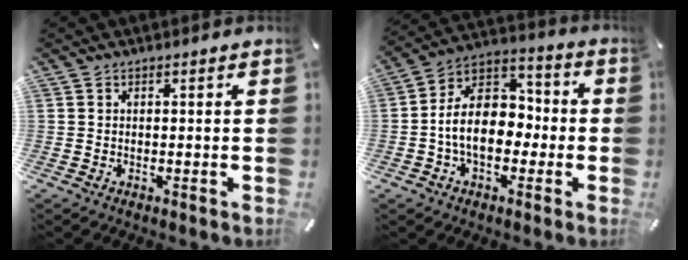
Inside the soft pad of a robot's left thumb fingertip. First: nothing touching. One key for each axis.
{"total": 12.8, "fx": -2.5, "fy": 9.1, "fz": 8.6, "tx": -0.163, "ty": 0.016, "tz": -0.046}